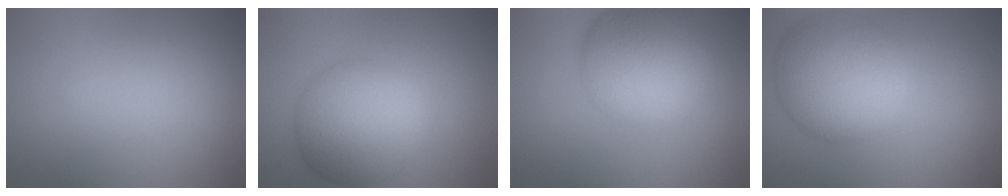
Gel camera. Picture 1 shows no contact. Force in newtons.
{"total": 8.7, "press": 8.7, "slide": 0.2}
{"total": 8.9, "press": 8.8, "slide": 0.5}
{"total": 9.5, "press": 9.4, "slide": 0.7}